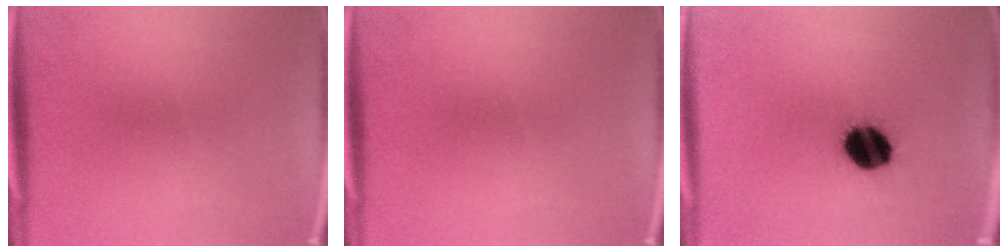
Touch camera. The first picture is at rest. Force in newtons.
{"total": 0.0}
{"total": 12.1}